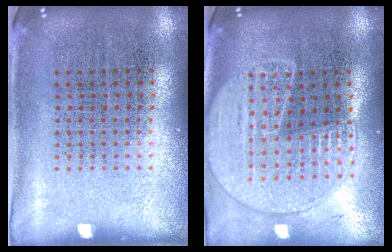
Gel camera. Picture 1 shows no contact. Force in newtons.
{"total": 1.8, "press": 1.7, "slide": 0.7}